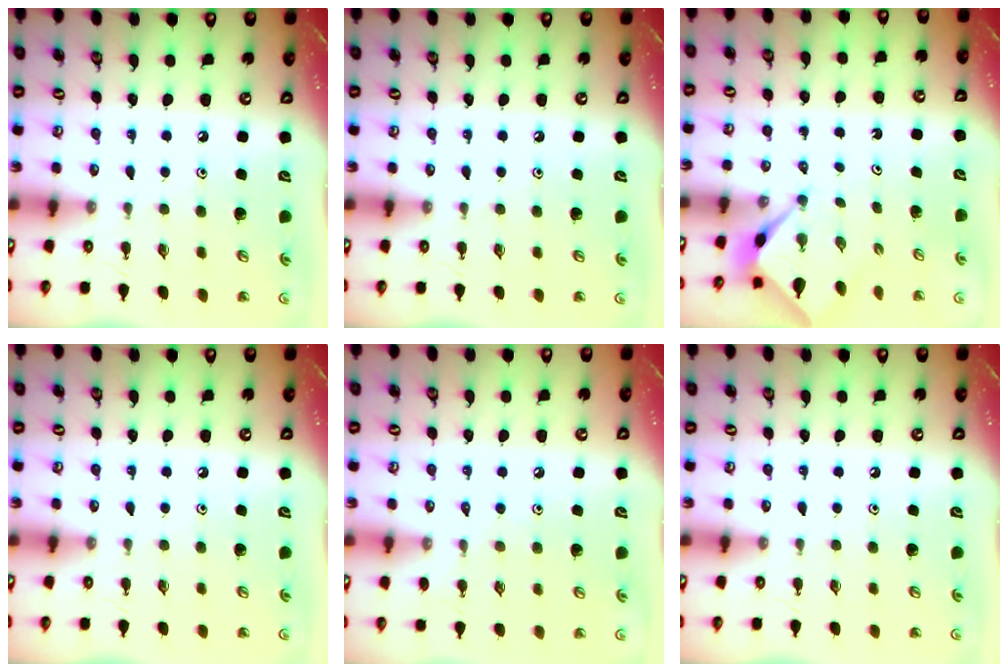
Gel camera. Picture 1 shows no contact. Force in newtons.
{"total": 0.0}
{"total": 2.6, "press": 2.6, "slide": 0.3}
{"total": 0.0}
{"total": 4.4, "press": 4.3, "slide": 0.7}
{"total": 0.0}